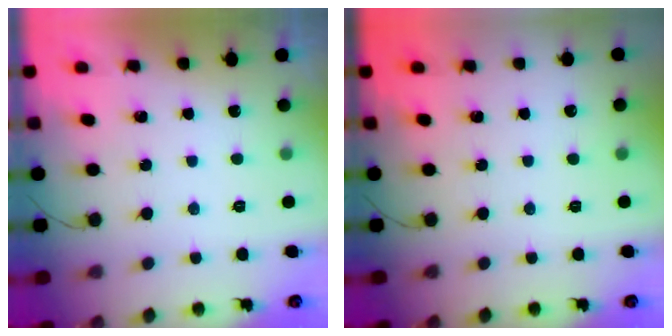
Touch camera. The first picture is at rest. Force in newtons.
{"total": 0.0}